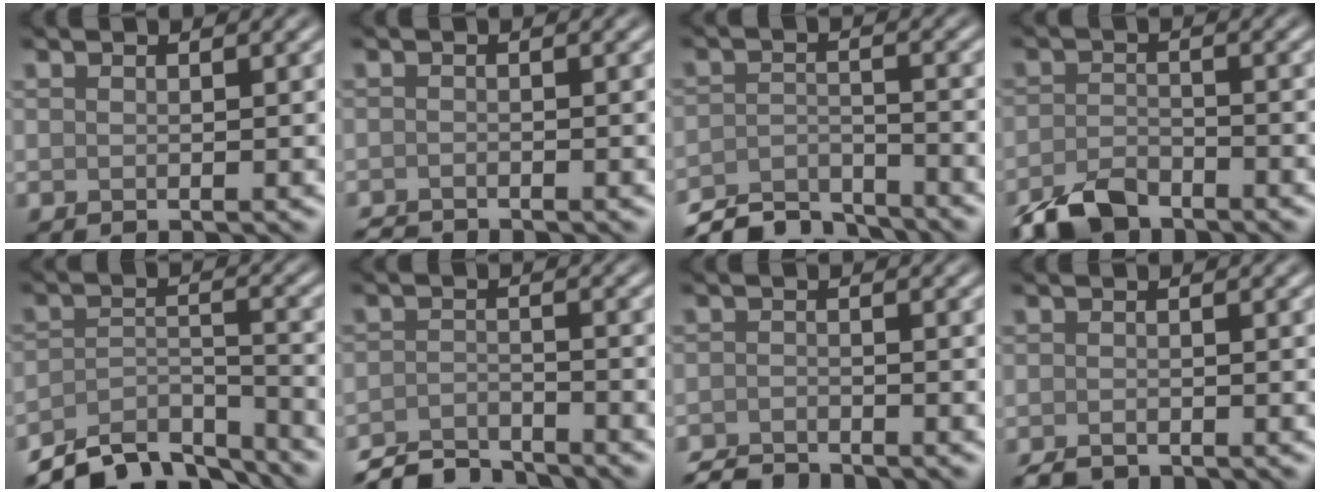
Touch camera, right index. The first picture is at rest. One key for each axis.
{"total": 1.4, "fx": -1.4, "fy": 0.1, "fz": 0.2, "tx": -0.001, "ty": -0.007, "tz": -0.029}
{"total": 5.7, "fx": -5.3, "fy": 1.4, "fz": 1.6, "tx": -0.027, "ty": -0.008, "tz": -0.099}
{"total": 4.3, "fx": -3.5, "fy": 1.7, "fz": 1.8, "tx": -0.033, "ty": -0.005, "tz": -0.071}
{"total": 7.4, "fx": -6.6, "fy": 1.9, "fz": 2.8, "tx": -0.050, "ty": -0.012, "tz": -0.107}
{"total": 4.5, "fx": -4.2, "fy": 0.9, "fz": 1.1, "tx": -0.021, "ty": -0.004, "tz": -0.084}
{"total": 2.8, "fx": -2.8, "fy": 0.4, "fz": 0.5, "tx": -0.008, "ty": -0.005, "tz": -0.057}
{"total": 1.5, "fx": -1.3, "fy": 0.5, "fz": 0.5, "tx": -0.008, "ty": -0.002, "tz": -0.025}